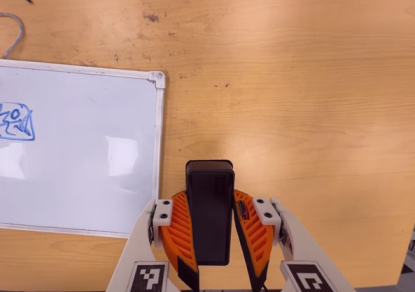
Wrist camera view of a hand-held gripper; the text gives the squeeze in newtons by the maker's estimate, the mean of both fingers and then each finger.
{"total": 9.8, "left": 8.0, "right": 11.7}